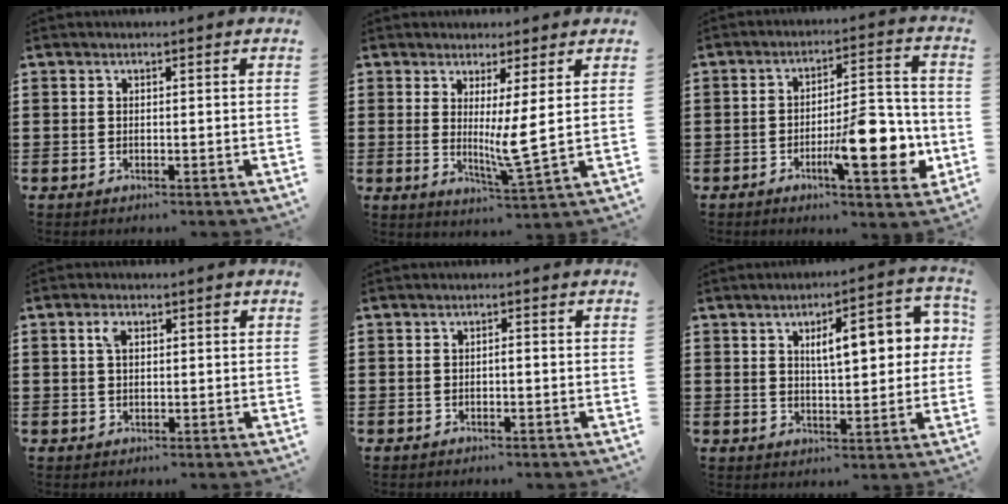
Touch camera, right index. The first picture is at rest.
{"total": 5.7, "force": [1.4, -0.4, 5.6], "torque": [-0.090, -0.024, 0.020]}
{"total": 11.7, "force": [-4.0, 3.4, 10.5], "torque": [-0.150, -0.003, -0.067]}
{"total": 2.8, "force": [1.0, 1.4, 2.2], "torque": [-0.041, 0.006, 0.014]}
{"total": 0.7, "force": [-0.3, 0.1, 0.6], "torque": [-0.012, -0.005, -0.005]}
{"total": 8.6, "force": [2.5, 3.0, 7.7], "torque": [-0.111, -0.007, 0.030]}